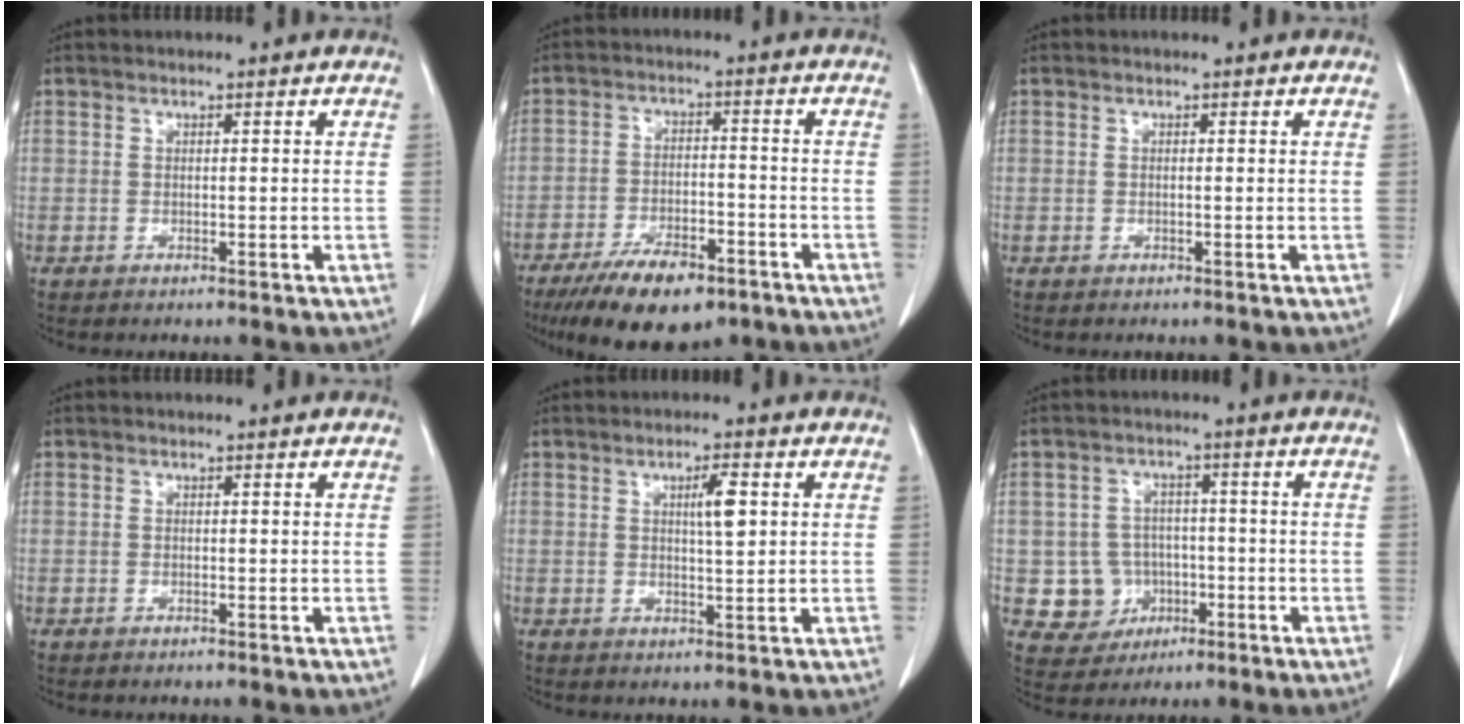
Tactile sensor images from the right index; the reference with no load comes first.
{"total": 11.7, "force": [-8.1, 4.3, 7.3], "torque": [-0.123, -0.011, -0.133]}
{"total": 0.0}
{"total": 0.0}
{"total": 4.0, "force": [1.3, 0.6, 3.7], "torque": [-0.060, 0.003, 0.023]}
{"total": 6.6, "force": [-1.3, 6.4, 1.1], "torque": [-0.019, 0.012, -0.009]}